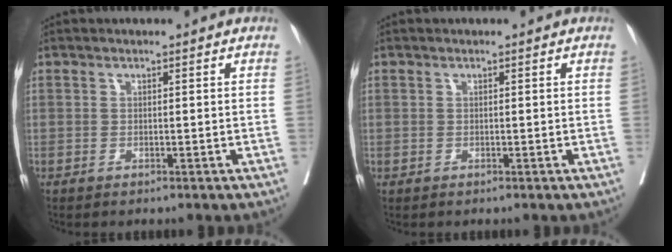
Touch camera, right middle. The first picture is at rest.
{"total": 0.0}